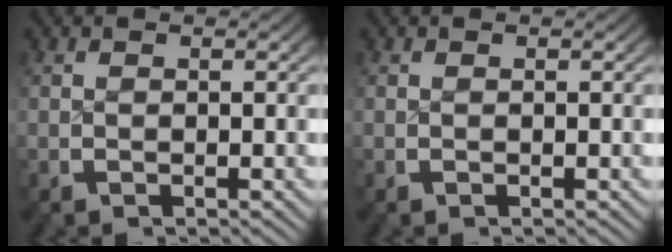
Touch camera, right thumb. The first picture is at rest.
{"total": 0.0}